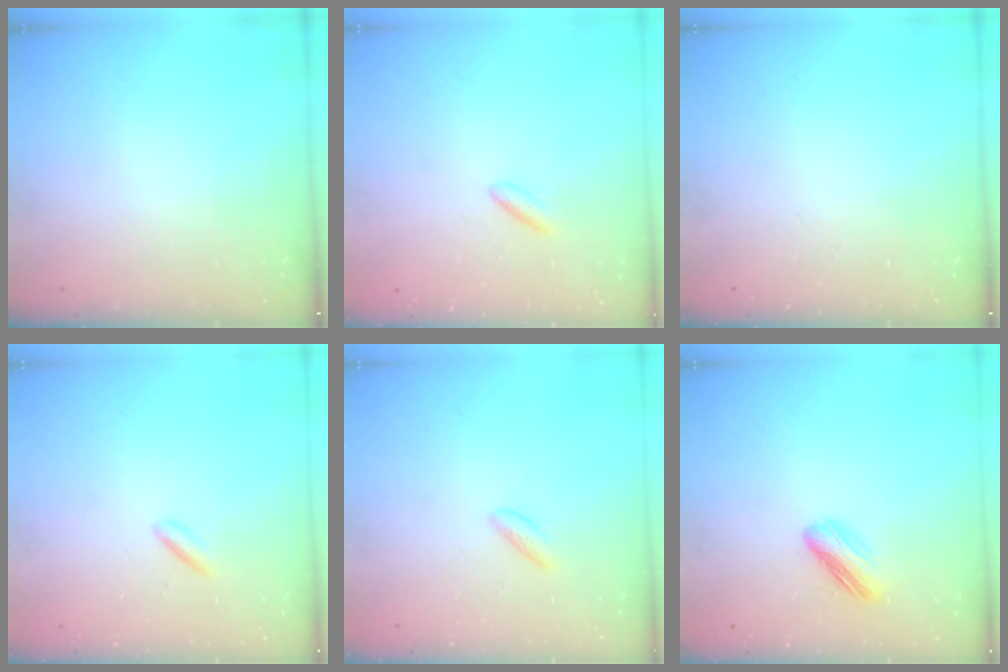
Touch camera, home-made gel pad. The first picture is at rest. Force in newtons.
{"total": 2.5, "press": 2.3, "slide": 1.0}
{"total": 0.0}
{"total": 1.8, "press": 1.6, "slide": 0.8}
{"total": 2.3, "press": 2.2, "slide": 0.9}
{"total": 5.9, "press": 5.9, "slide": 0.5}